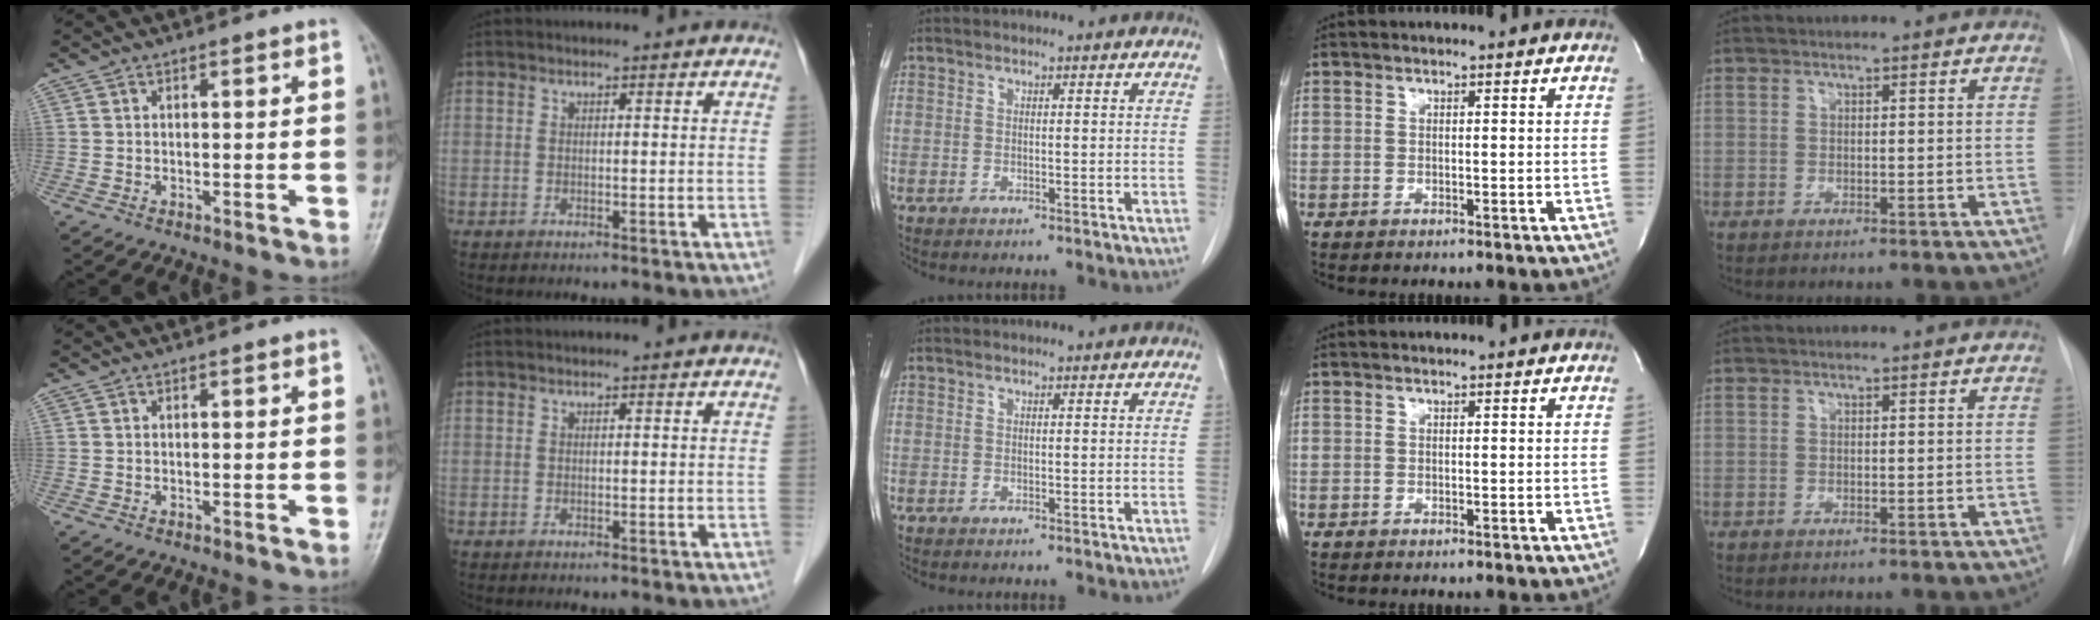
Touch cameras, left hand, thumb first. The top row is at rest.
{}